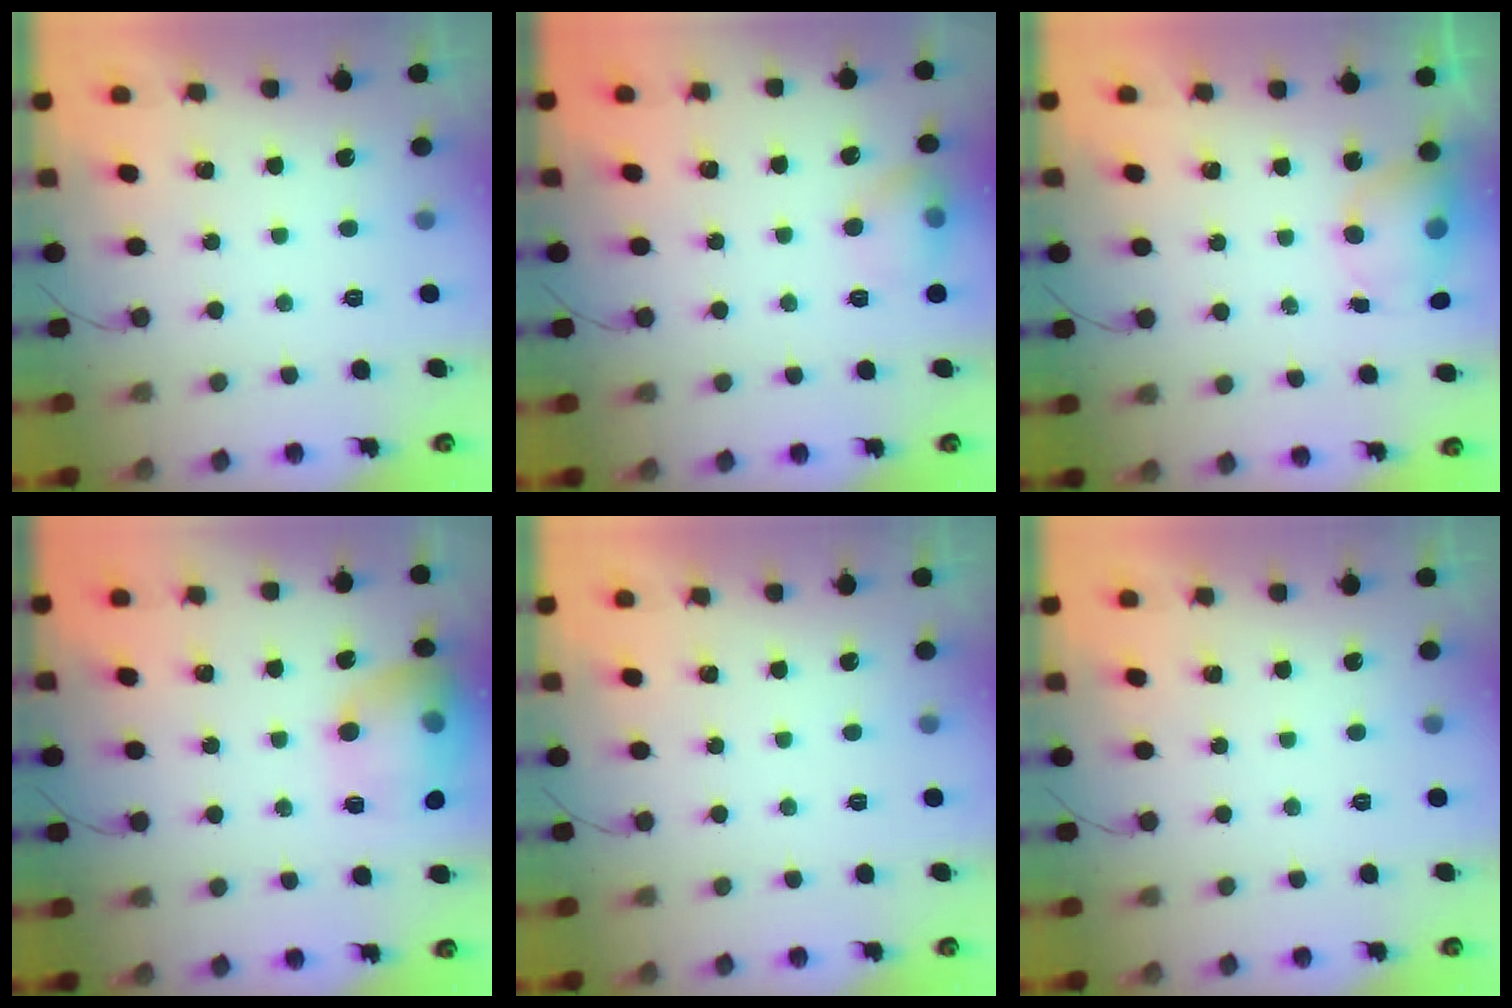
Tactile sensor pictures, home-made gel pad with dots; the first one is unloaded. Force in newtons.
{"total": 7.7, "press": 7.6, "slide": 1.3}
{"total": 5.2, "press": 5.2, "slide": 0.5}
{"total": 16.4, "press": 16.3, "slide": 1.5}
{"total": 0.0}
{"total": 0.0}